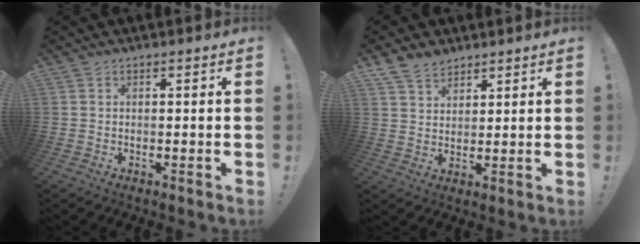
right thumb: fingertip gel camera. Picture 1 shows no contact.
{"total": 6.5, "force": [5.2, 3.5, 1.8], "torque": [-0.037, -0.027, 0.101]}